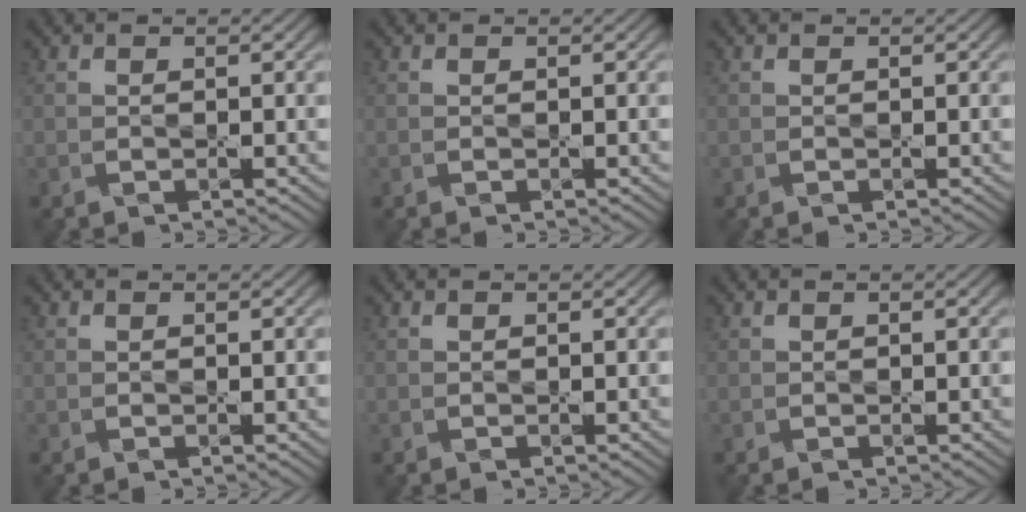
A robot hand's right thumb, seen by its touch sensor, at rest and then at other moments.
{"total": 0.0}
{"total": 0.0}
{"total": 0.0}
{"total": 0.0}
{"total": 0.0}